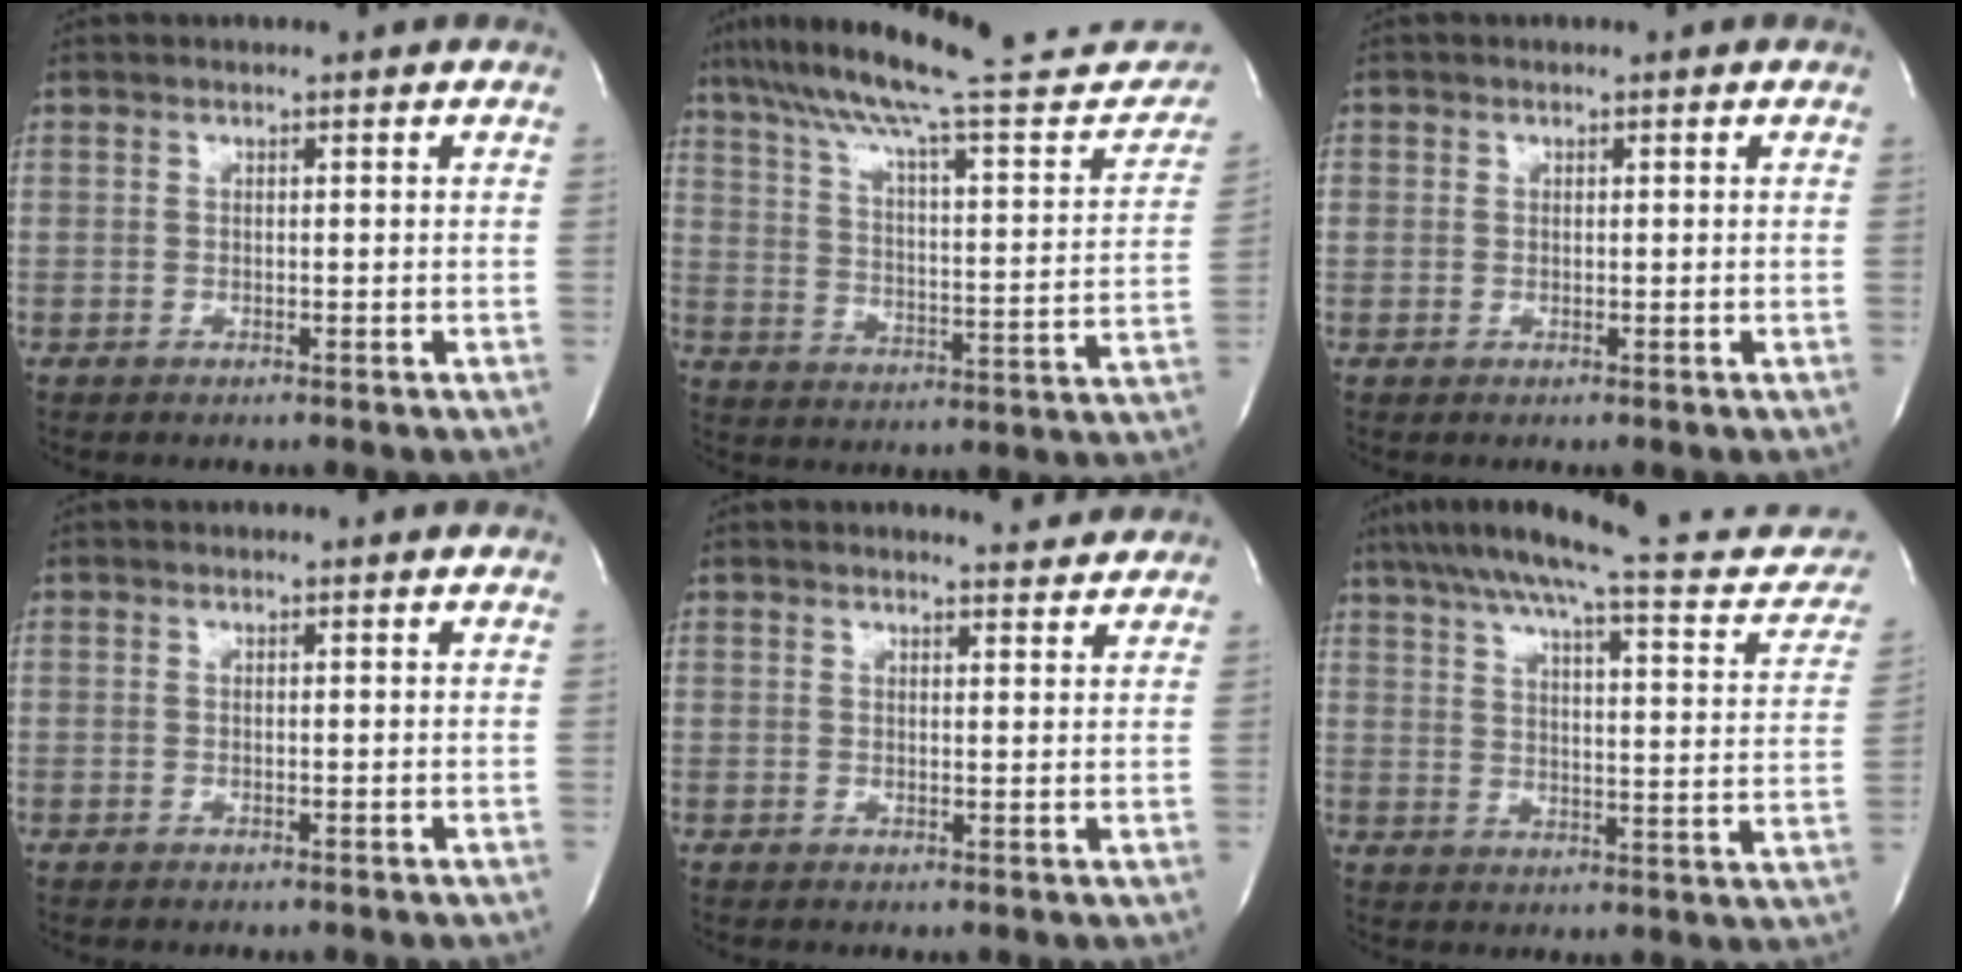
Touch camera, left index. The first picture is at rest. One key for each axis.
{"total": 27.6, "fx": 23.5, "fy": 3.7, "fz": 14.0, "tx": -0.215, "ty": -0.011, "tz": 0.319}
{"total": 1.0, "fx": 0.2, "fy": 0.9, "fz": 0.2, "tx": 0.006, "ty": 0.003, "tz": 0.001}
{"total": 0.0}
{"total": 3.0, "fx": 3.0, "fy": 0.4, "fz": 0.1, "tx": -0.003, "ty": -0.015, "tz": 0.031}
{"total": 22.2, "fx": 19.5, "fy": 2.9, "fz": 10.3, "tx": -0.152, "ty": -0.011, "tz": 0.250}